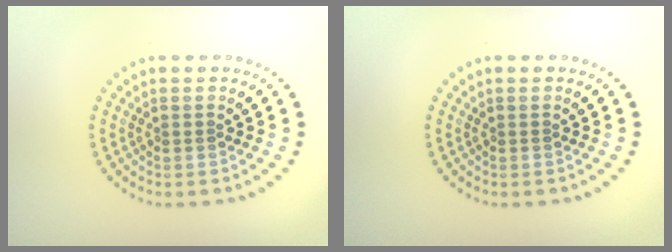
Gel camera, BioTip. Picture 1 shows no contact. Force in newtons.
{"total": 0.0}